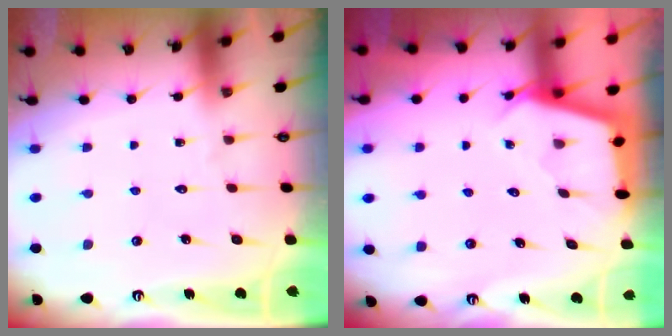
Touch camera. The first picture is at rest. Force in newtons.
{"total": 2.5, "press": 2.5, "slide": 0.3}